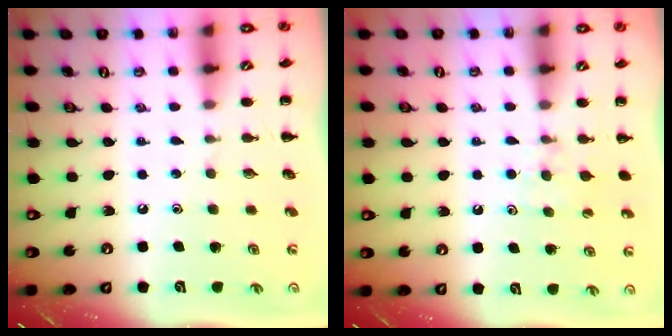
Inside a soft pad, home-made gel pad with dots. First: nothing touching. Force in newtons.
{"total": 5.7, "press": 5.4, "slide": 1.9}